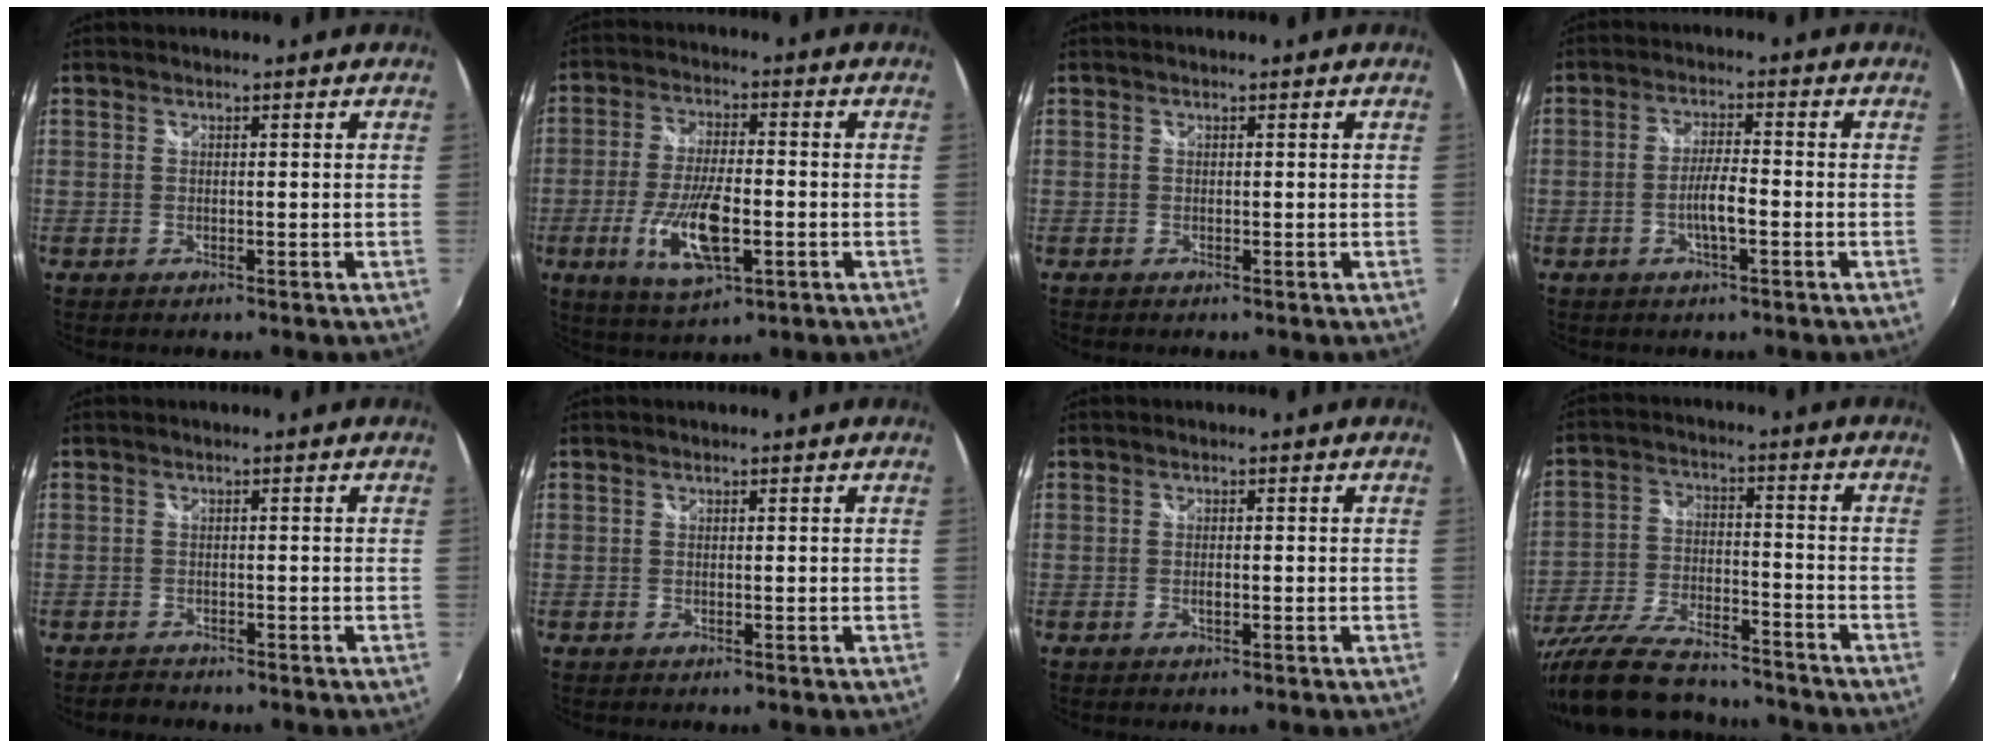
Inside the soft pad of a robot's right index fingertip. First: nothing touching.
{"total": 13.4, "force": [-3.9, 4.6, 11.9], "torque": [-0.240, -0.016, -0.070]}
{"total": 0.6, "force": [-0.4, 0.4, -0.1], "torque": [0.000, -0.001, -0.009]}
{"total": 4.7, "force": [-1.7, 0.7, 4.3], "torque": [-0.083, 0.002, -0.031]}
{"total": 1.8, "force": [-1.7, 0.7, 0.0], "torque": [-0.007, 0.000, -0.031]}
{"total": 0.0}
{"total": 1.1, "force": [-0.4, 0.5, 0.9], "torque": [-0.017, 0.000, -0.008]}
{"total": 22.5, "force": [-18.5, 6.8, 10.8], "torque": [-0.223, -0.044, -0.306]}